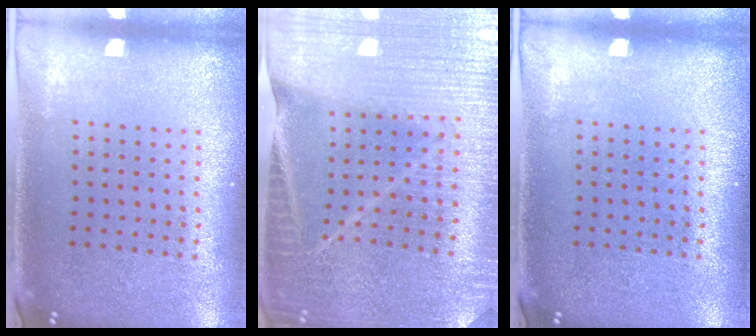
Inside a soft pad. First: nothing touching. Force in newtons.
{"total": 3.3, "press": 3.2, "slide": 0.4}
{"total": 0.0}